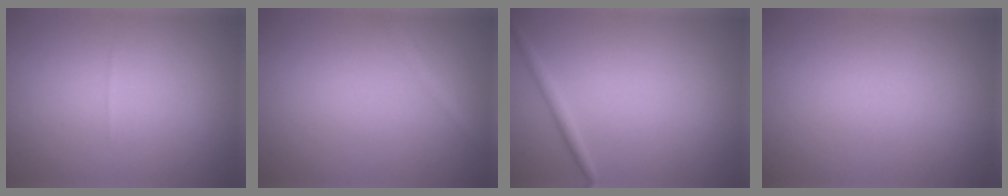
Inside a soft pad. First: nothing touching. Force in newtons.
{"total": 1.3, "press": 1.3, "slide": 0.1}
{"total": 1.2, "press": 1.2, "slide": 0.0}
{"total": 0.0}